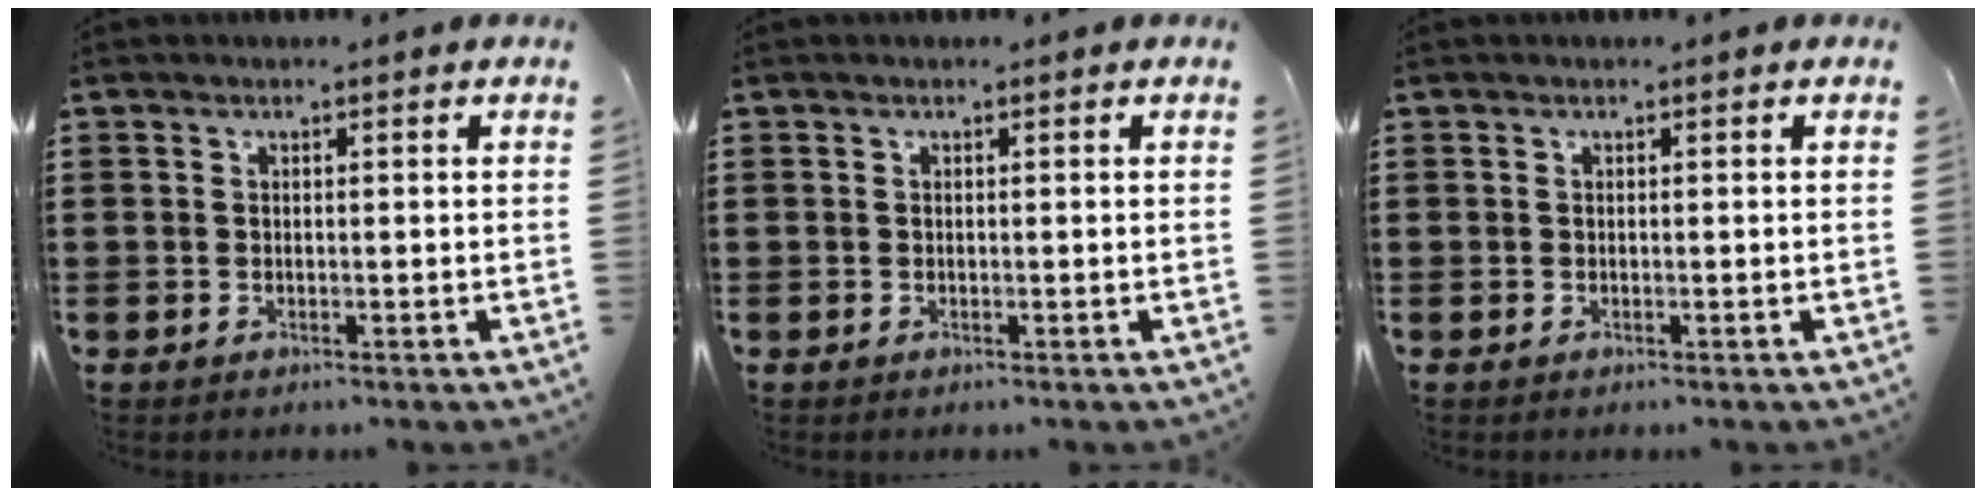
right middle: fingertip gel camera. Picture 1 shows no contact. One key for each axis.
{"total": 0.0}
{"total": 0.0}